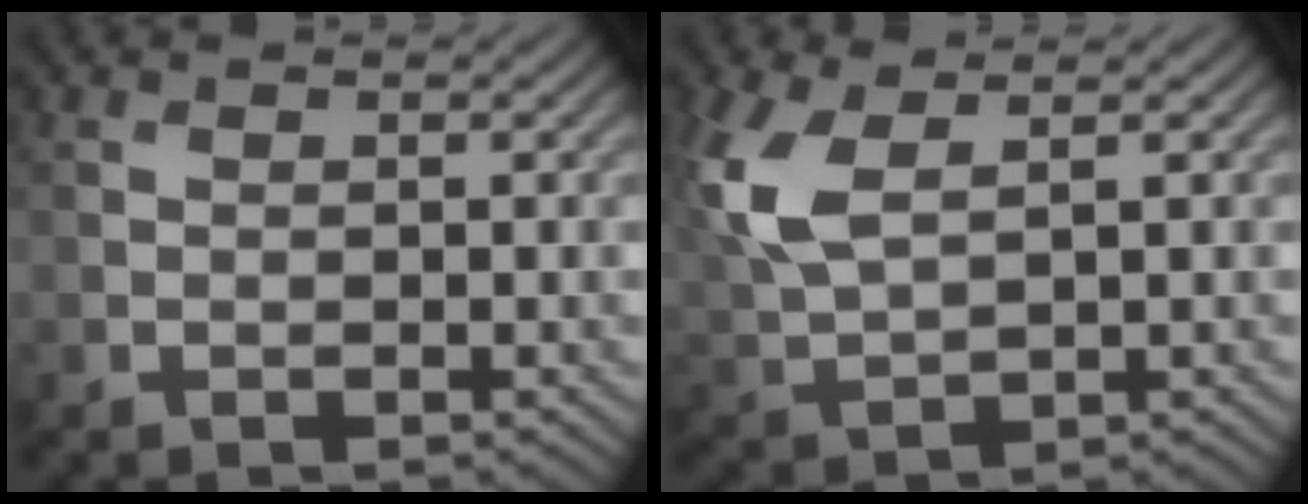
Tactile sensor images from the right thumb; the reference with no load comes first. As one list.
[{"total": 6.9, "force": [2.5, 3.2, 5.7], "torque": [-0.154, 0.007, 0.051]}]